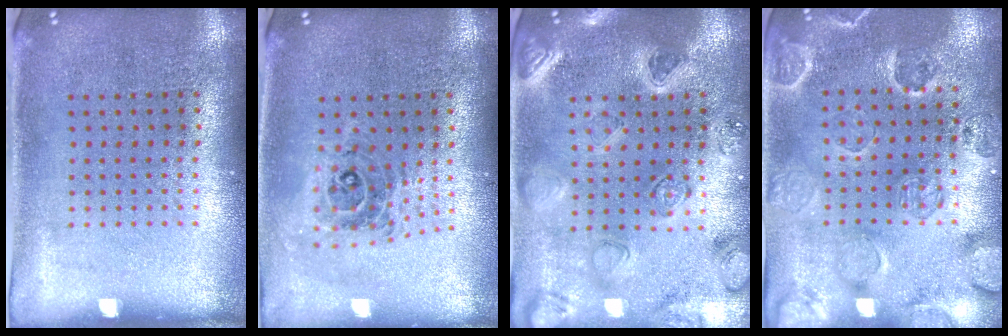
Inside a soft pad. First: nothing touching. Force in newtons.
{"total": 0.8, "press": 0.8, "slide": 0.1}
{"total": 2.2, "press": 2.2, "slide": 0.2}
{"total": 2.4, "press": 2.1, "slide": 1.1}